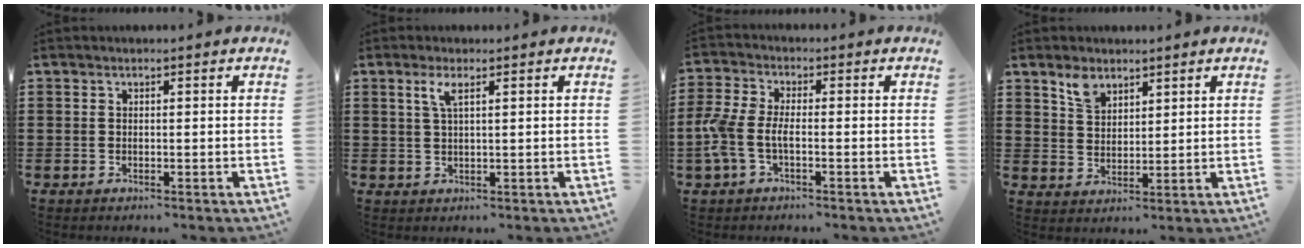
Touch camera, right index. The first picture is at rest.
{"total": 2.8, "force": [1.3, 0.6, 2.5], "torque": [-0.053, 0.005, 0.020]}
{"total": 4.9, "force": [-1.5, 2.0, 4.3], "torque": [-0.117, -0.009, -0.039]}
{"total": 4.0, "force": [3.0, 2.2, 1.6], "torque": [-0.041, 0.005, 0.057]}